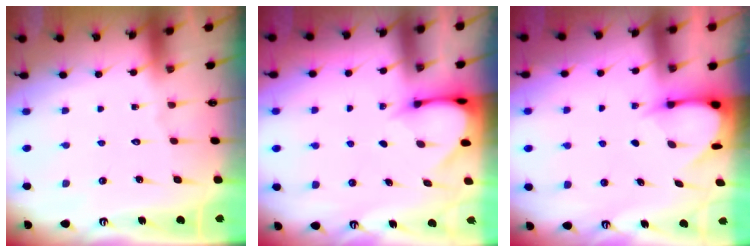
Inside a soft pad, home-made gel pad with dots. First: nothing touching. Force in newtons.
{"total": 3.8, "press": 3.8, "slide": 0.3}
{"total": 3.9, "press": 3.9, "slide": 0.4}